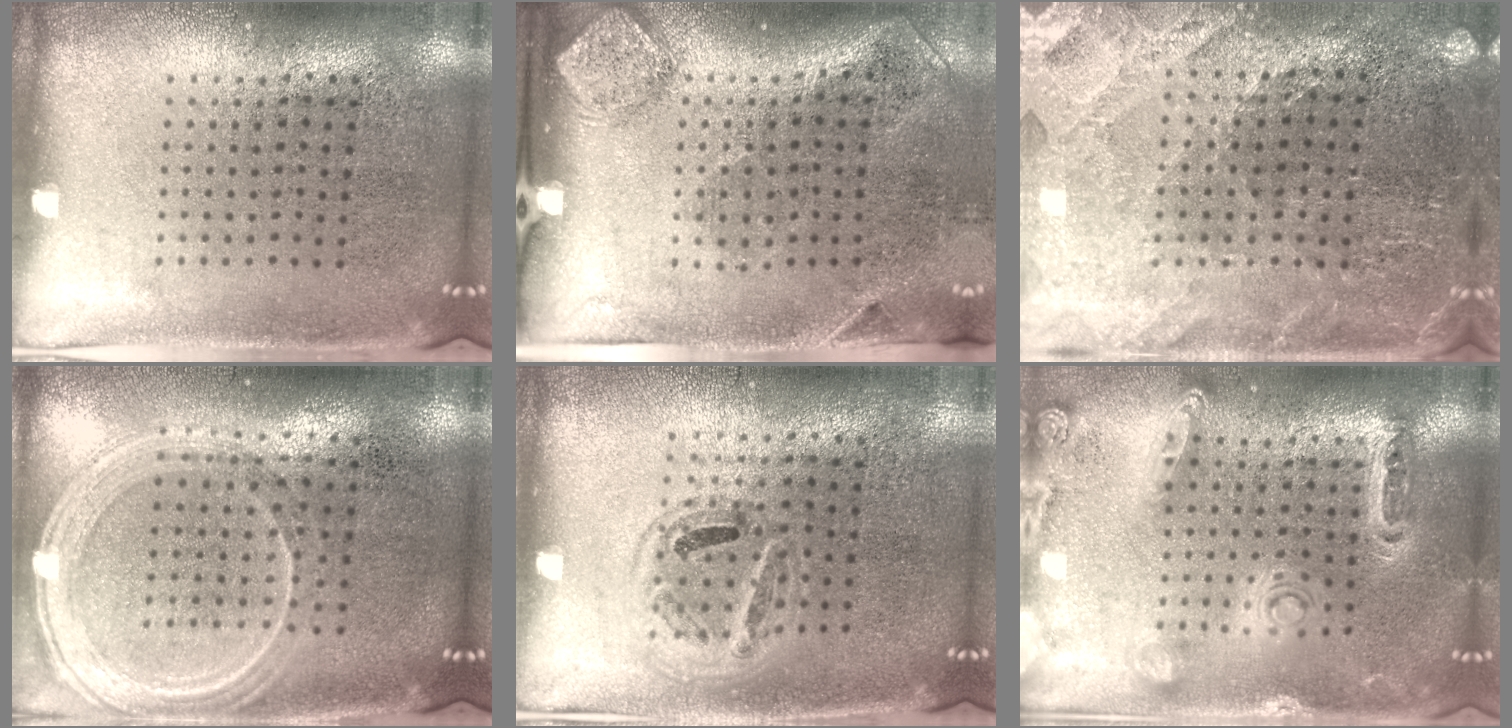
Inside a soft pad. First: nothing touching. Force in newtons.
{"total": 1.9, "press": 1.1, "slide": 1.6}
{"total": 1.7, "press": 1.7, "slide": 0.2}
{"total": 1.2, "press": 1.2, "slide": 0.3}
{"total": 0.9, "press": 0.8, "slide": 0.3}
{"total": 1.3, "press": 1.3, "slide": 0.2}